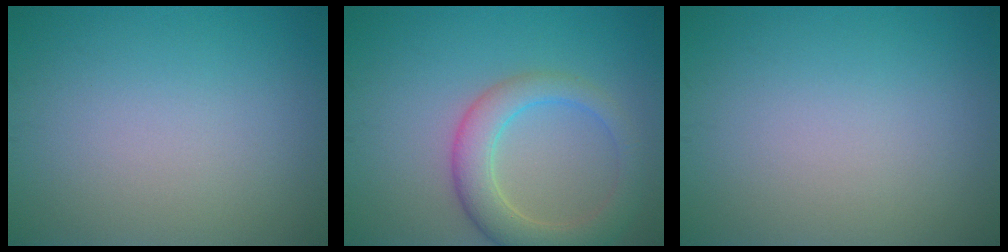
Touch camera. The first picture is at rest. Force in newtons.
{"total": 4.9, "press": 4.9, "slide": 0.3}
{"total": 0.0}